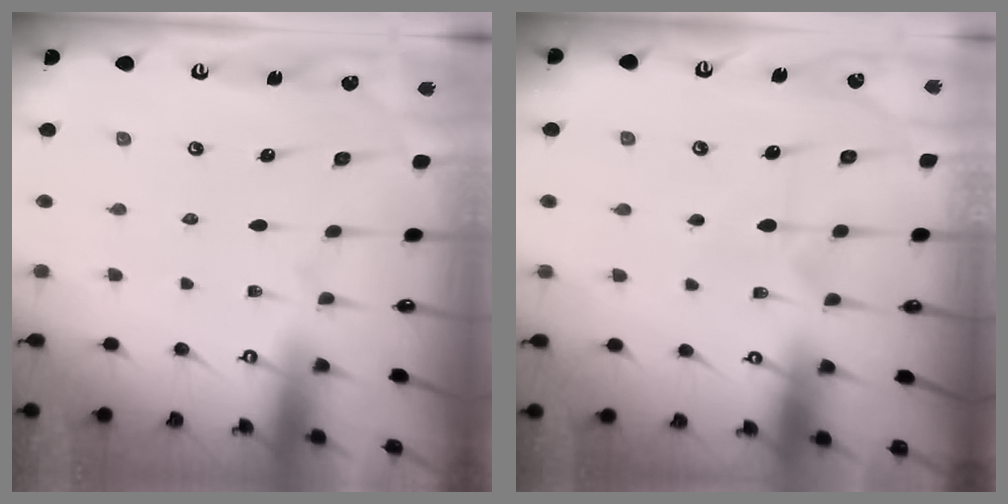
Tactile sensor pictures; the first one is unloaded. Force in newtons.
{"total": 5.9, "press": 5.9, "slide": 0.8}